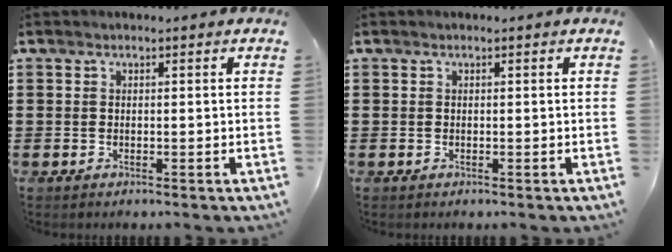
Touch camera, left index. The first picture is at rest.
{"total": 0.0}